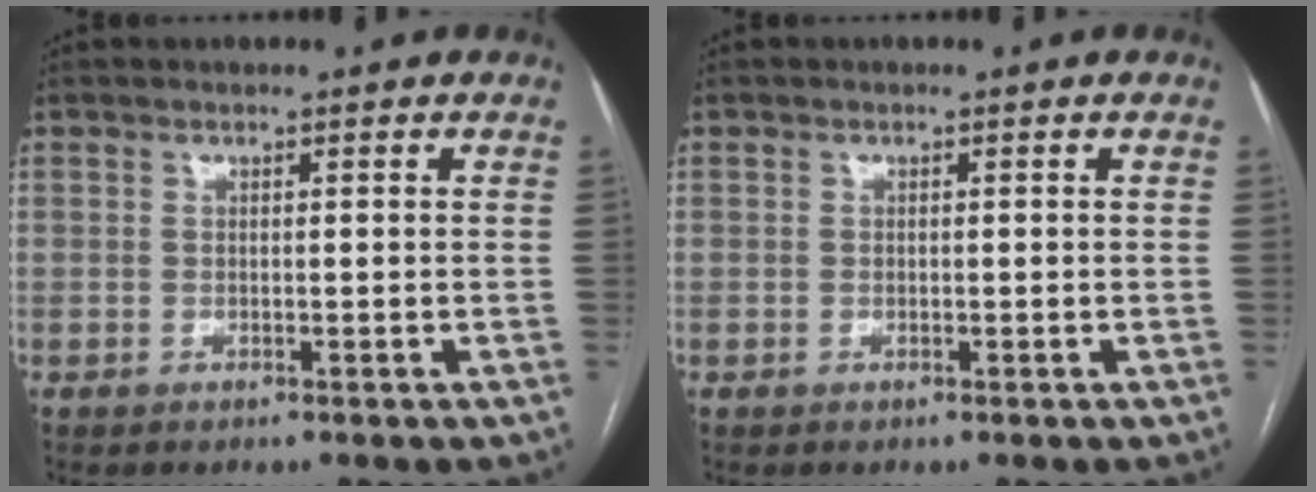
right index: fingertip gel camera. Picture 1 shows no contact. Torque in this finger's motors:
{"motor_torque": [-0.07, -0.04, -0.05, -0.01]}